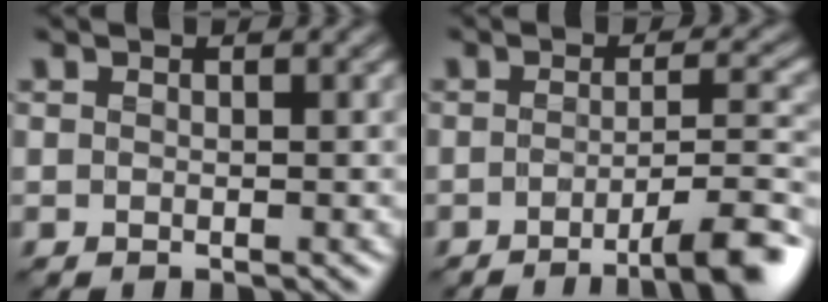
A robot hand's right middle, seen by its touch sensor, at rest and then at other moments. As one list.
[{"total": 6.9, "force": [-3.6, 1.4, 5.8], "torque": [-0.069, 0.006, -0.056]}]